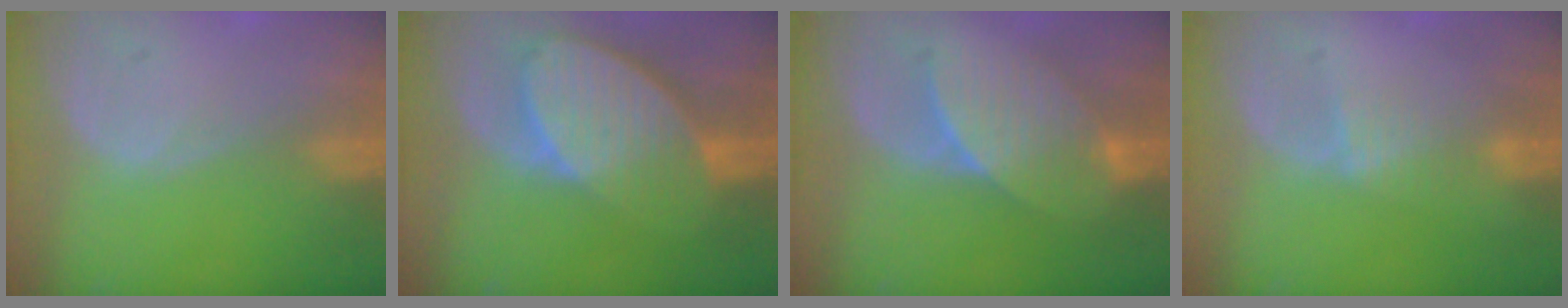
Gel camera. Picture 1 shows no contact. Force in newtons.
{"total": 10.3, "press": 9.0, "slide": 5.0}
{"total": 7.1, "press": 6.9, "slide": 1.3}
{"total": 2.4, "press": 2.4, "slide": 0.2}